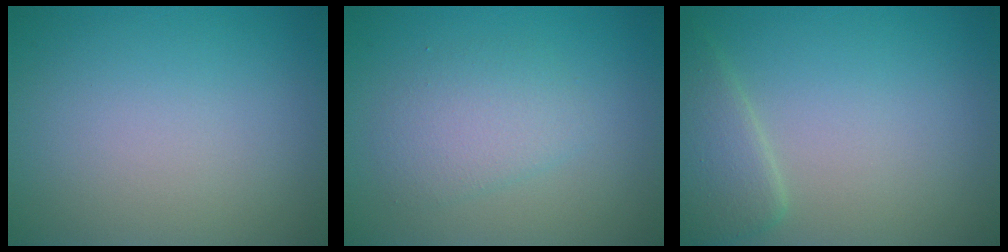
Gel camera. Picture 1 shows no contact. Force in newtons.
{"total": 2.7, "press": 2.7, "slide": 0.1}
{"total": 3.0, "press": 2.9, "slide": 0.2}